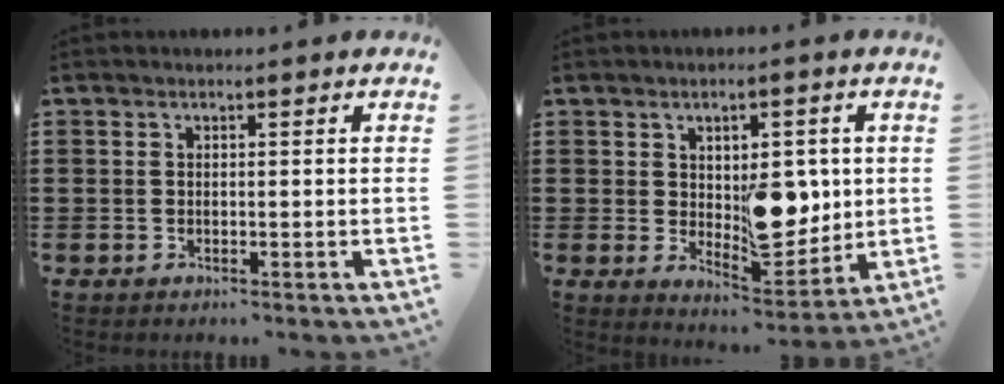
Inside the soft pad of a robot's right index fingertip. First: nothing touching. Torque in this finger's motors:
{"motor_torque": [1.40, 0.74, 0.41, 0.13]}